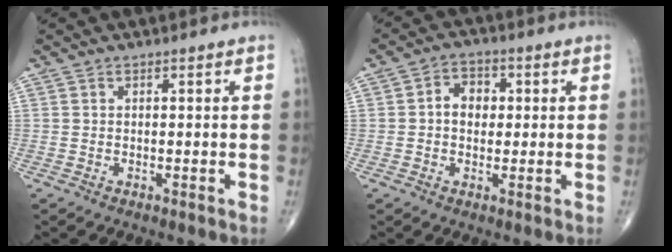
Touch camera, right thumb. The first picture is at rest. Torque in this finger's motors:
{"motor_torque": [-0.57, 0.67, 0.03, -0.04, 0.06]}